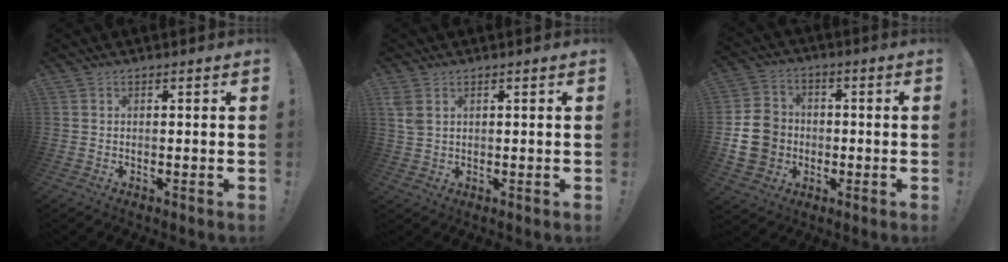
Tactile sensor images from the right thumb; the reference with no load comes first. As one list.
[{"total": 3.3, "force": [1.6, 2.1, 2.0], "torque": [-0.041, 0.000, 0.033]}, {"total": 12.0, "force": [-2.3, 10.8, 4.9], "torque": [-0.072, 0.029, -0.034]}]